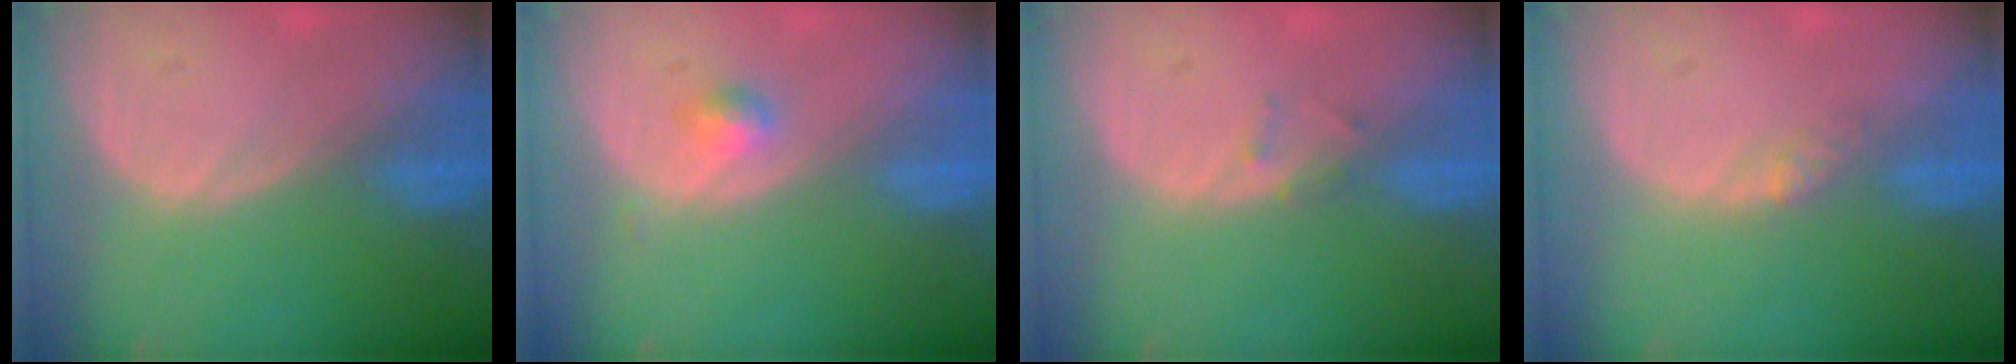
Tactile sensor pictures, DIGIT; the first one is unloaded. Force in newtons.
{"total": 2.0, "press": 1.8, "slide": 0.8}
{"total": 1.3, "press": 1.1, "slide": 0.8}
{"total": 2.2, "press": 1.7, "slide": 1.3}